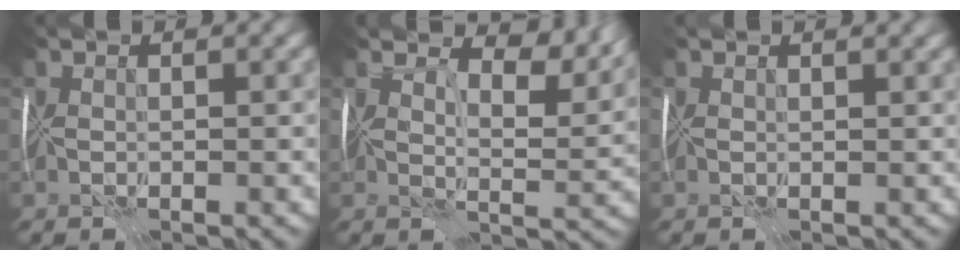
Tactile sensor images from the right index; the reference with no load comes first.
{"total": 7.2, "force": [5.7, 2.0, 3.8], "torque": [-0.066, 0.002, 0.079]}
{"total": 1.7, "force": [1.3, 0.5, 0.9], "torque": [-0.004, 0.004, 0.013]}